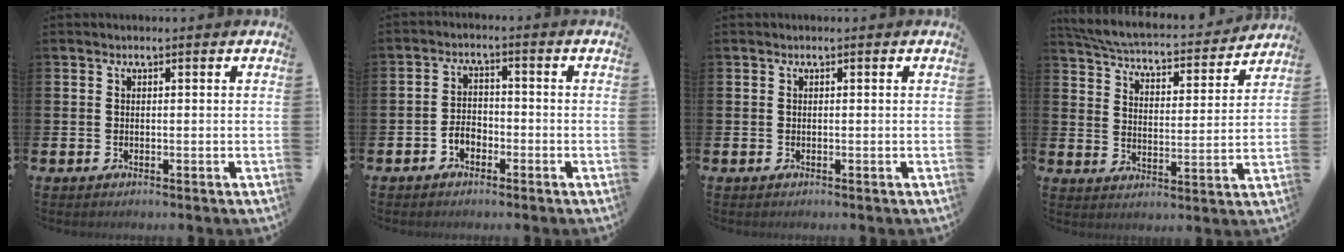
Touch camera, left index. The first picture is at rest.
{"total": 2.6, "force": [-1.8, 1.7, 0.9], "torque": [-0.025, 0.011, -0.038]}
{"total": 0.0}
{"total": 5.2, "force": [5.0, 0.8, 1.2], "torque": [-0.051, -0.042, 0.080]}